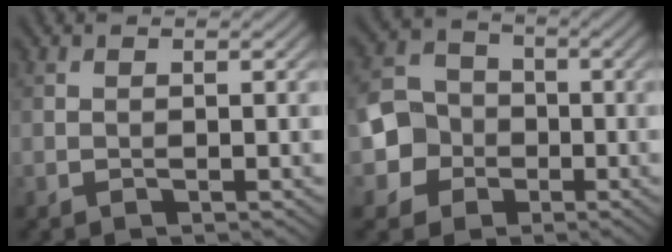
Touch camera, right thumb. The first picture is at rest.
{"total": 6.2, "force": [-1.7, 5.5, 2.1], "torque": [-0.046, -0.004, -0.053]}